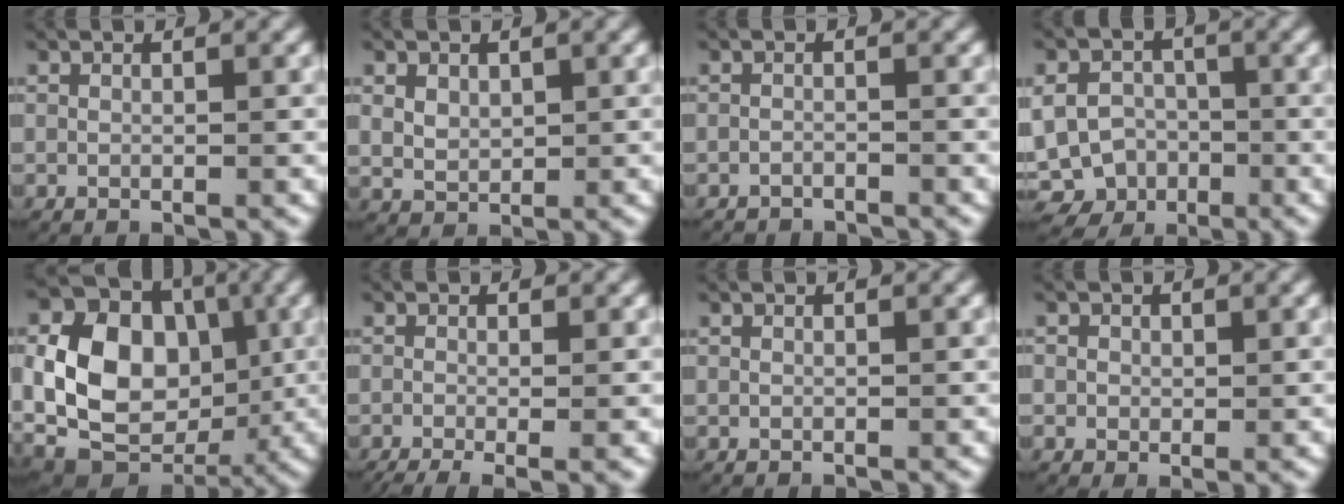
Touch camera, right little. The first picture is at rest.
{"total": 2.2, "force": [0.7, 1.8, 1.0], "torque": [-0.031, -0.009, 0.025]}
{"total": 1.5, "force": [-1.5, 0.1, 0.0], "torque": [-0.002, -0.007, -0.024]}
{"total": 12.6, "force": [-4.3, 11.4, 3.1], "torque": [-0.081, -0.052, -0.075]}
{"total": 14.1, "force": [-0.4, 11.1, 8.6], "torque": [-0.184, -0.035, 0.008]}
{"total": 3.9, "force": [-2.8, 1.1, 2.6], "torque": [-0.041, -0.018, -0.036]}
{"total": 0.0}
{"total": 1.3, "force": [0.1, 1.2, 0.4], "torque": [-0.007, -0.003, 0.001]}